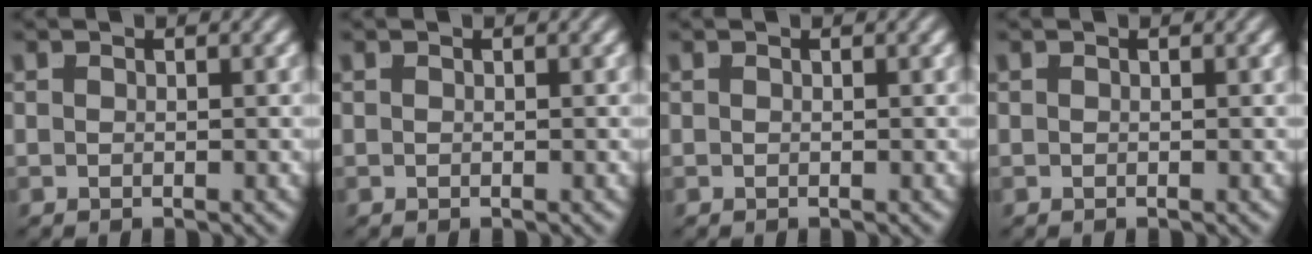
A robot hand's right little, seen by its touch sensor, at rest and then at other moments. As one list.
[{"total": 0.0}, {"total": 0.0}, {"total": 0.0}]